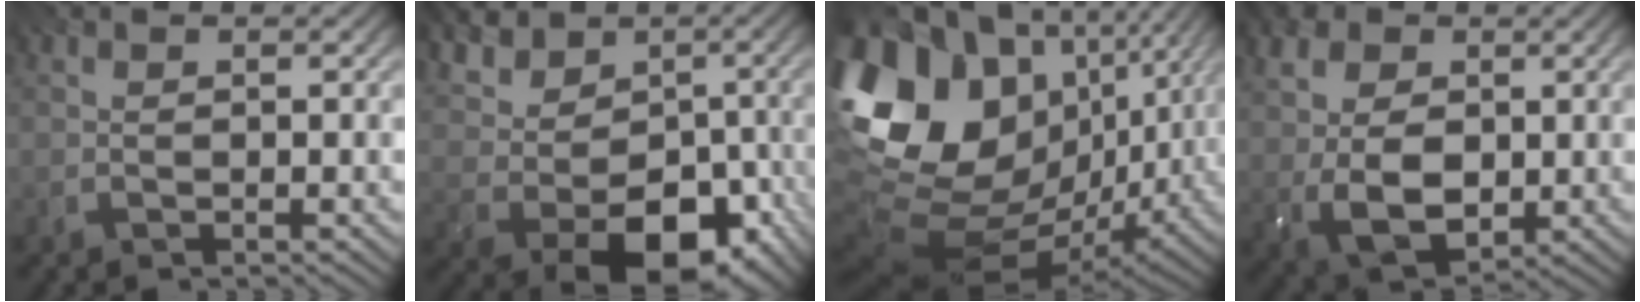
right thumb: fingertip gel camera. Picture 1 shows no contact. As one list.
[{"total": 13.2, "force": [-0.4, 9.8, 8.8], "torque": [-0.160, -0.013, 0.012]}, {"total": 20.0, "force": [2.7, 13.8, 14.3], "torque": [-0.296, -0.006, 0.061]}, {"total": 10.5, "force": [0.5, 7.5, 7.3], "torque": [-0.182, -0.005, 0.002]}]